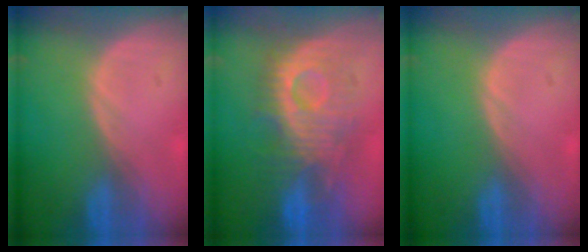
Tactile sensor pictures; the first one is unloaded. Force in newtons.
{"total": 9.9, "press": 9.8, "slide": 1.8}
{"total": 0.0}